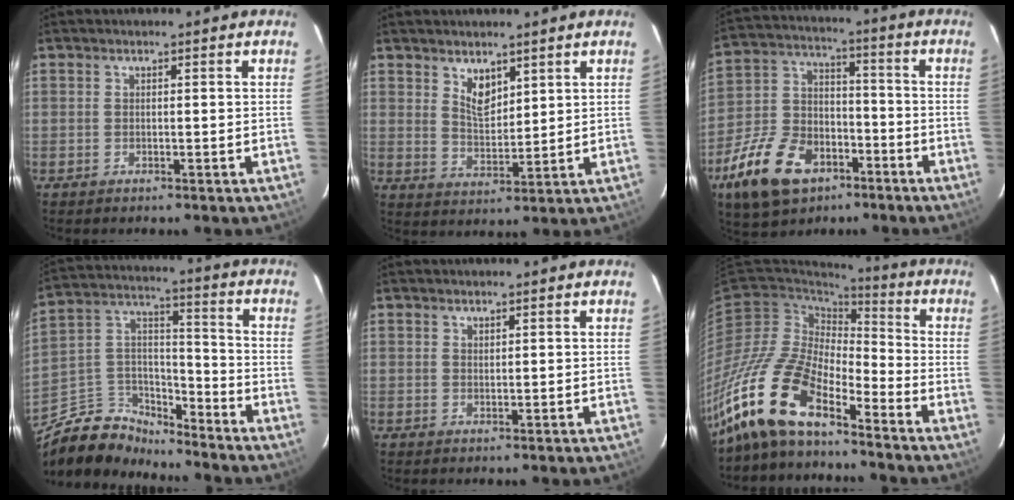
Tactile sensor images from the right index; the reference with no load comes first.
{"total": 5.2, "force": [3.4, 2.5, 2.9], "torque": [-0.046, -0.001, 0.065]}
{"total": 18.4, "force": [-10.0, 11.4, 10.5], "torque": [-0.244, 0.007, -0.165]}
{"total": 12.0, "force": [-10.1, 5.6, 3.3], "torque": [-0.081, 0.051, -0.186]}
{"total": 0.6, "force": [0.5, 0.3, 0.1], "torque": [-0.001, 0.000, 0.011]}
{"total": 18.9, "force": [-14.5, 6.5, 10.2], "torque": [-0.221, -0.011, -0.289]}